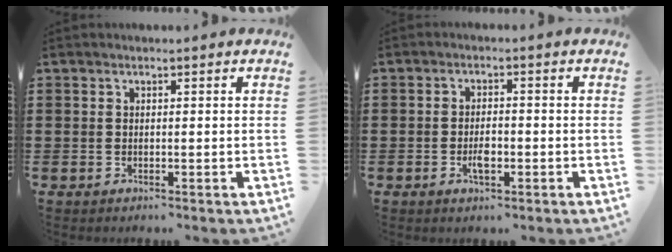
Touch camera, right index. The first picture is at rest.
{"total": 2.9, "force": [-0.9, 1.1, 2.5], "torque": [-0.046, 0.001, -0.016]}